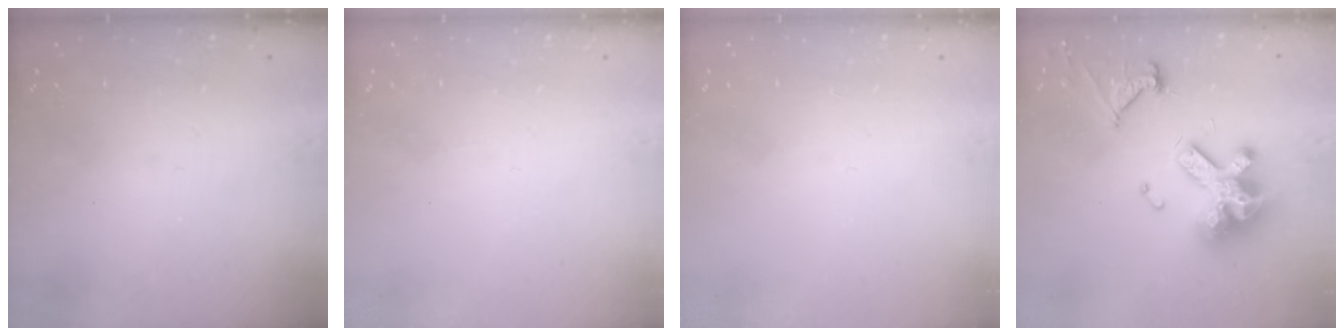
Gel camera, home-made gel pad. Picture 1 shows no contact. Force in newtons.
{"total": 0.0}
{"total": 0.0}
{"total": 15.0, "press": 14.9, "slide": 1.6}